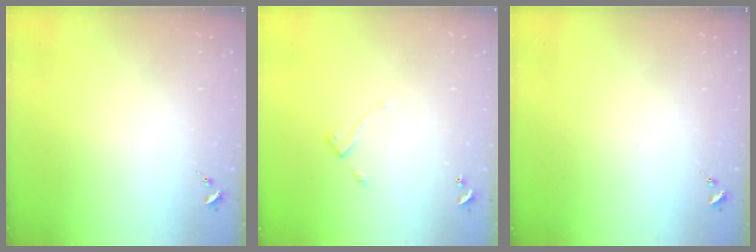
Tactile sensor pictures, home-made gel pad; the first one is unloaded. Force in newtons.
{"total": 4.7, "press": 4.7, "slide": 0.3}
{"total": 0.0}